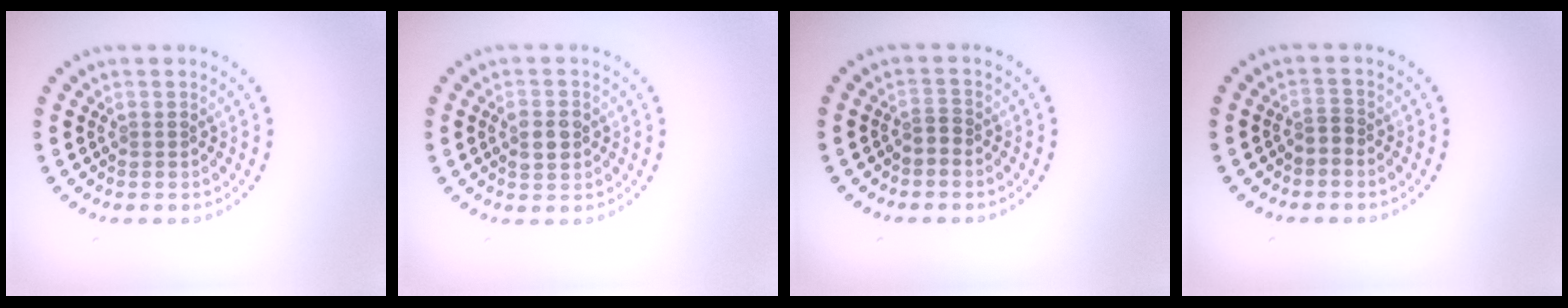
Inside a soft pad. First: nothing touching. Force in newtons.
{"total": 2.8, "press": 2.8, "slide": 0.2}
{"total": 1.2, "press": 0.8, "slide": 0.8}
{"total": 1.2, "press": 1.0, "slide": 0.8}